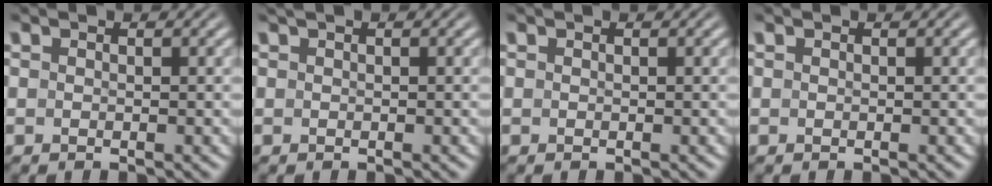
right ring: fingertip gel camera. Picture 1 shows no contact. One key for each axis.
{"total": 0.5, "fx": 0.4, "fy": -0.3, "fz": 0.2, "tx": -0.003, "ty": 0.004, "tz": 0.006}
{"total": 0.0}
{"total": 0.0}